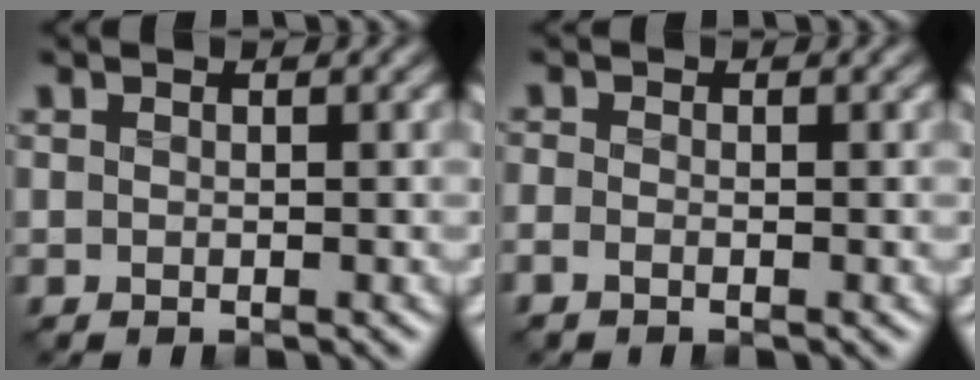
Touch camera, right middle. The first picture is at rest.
{"total": 1.5, "force": [-0.9, 0.8, 0.8], "torque": [-0.023, -0.006, -0.024]}